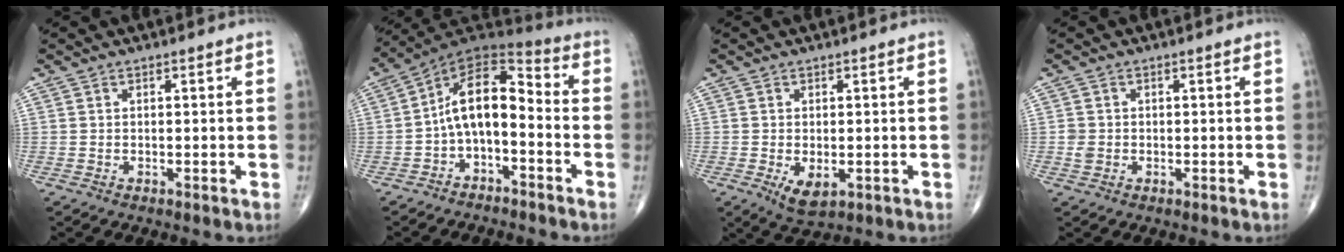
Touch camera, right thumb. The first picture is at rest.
{"total": 12.0, "force": [-2.7, 6.3, 9.8], "torque": [-0.150, 0.076, -0.058]}
{"total": 4.6, "force": [-1.2, 2.5, 3.7], "torque": [-0.060, -0.011, -0.011]}
{"total": 1.8, "force": [-0.3, 1.6, 0.8], "torque": [-0.011, 0.003, -0.005]}